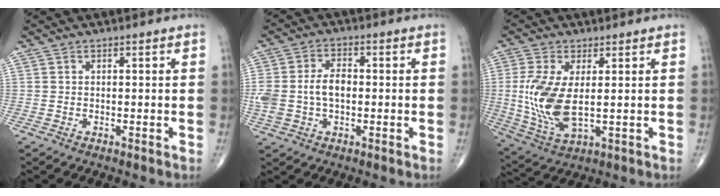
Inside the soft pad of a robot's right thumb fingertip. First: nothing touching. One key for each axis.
{"total": 8.6, "fx": -0.4, "fy": 5.5, "fz": 6.7, "tx": -0.145, "ty": 0.021, "tz": -0.005}
{"total": 11.8, "fx": 0.5, "fy": 5.4, "fz": 10.5, "tx": -0.236, "ty": -0.014, "tz": 0.022}